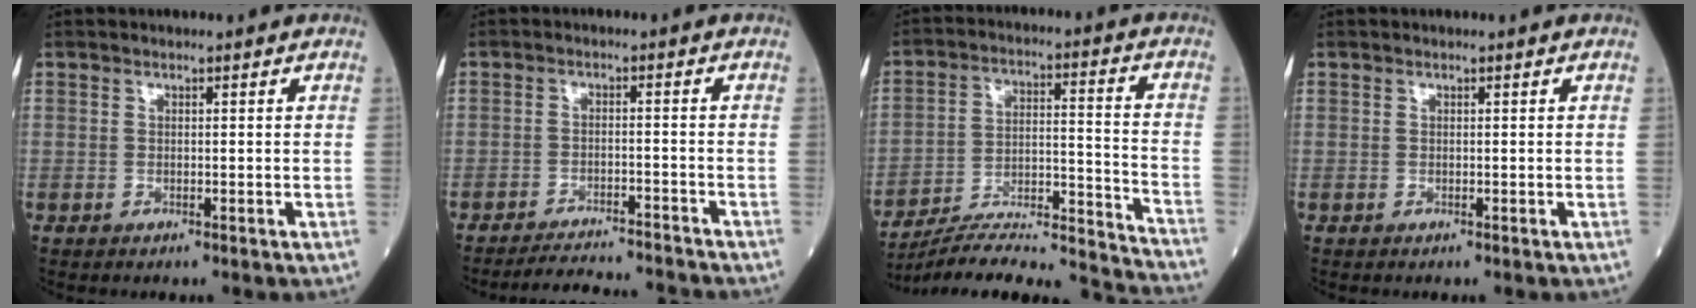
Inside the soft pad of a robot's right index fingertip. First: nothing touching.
{"total": 9.5, "force": [-9.4, -0.3, 1.9], "torque": [-0.022, -0.003, -0.140]}
{"total": 22.2, "force": [-21.1, -0.8, 6.9], "torque": [-0.092, 0.007, -0.314]}
{"total": 0.0}